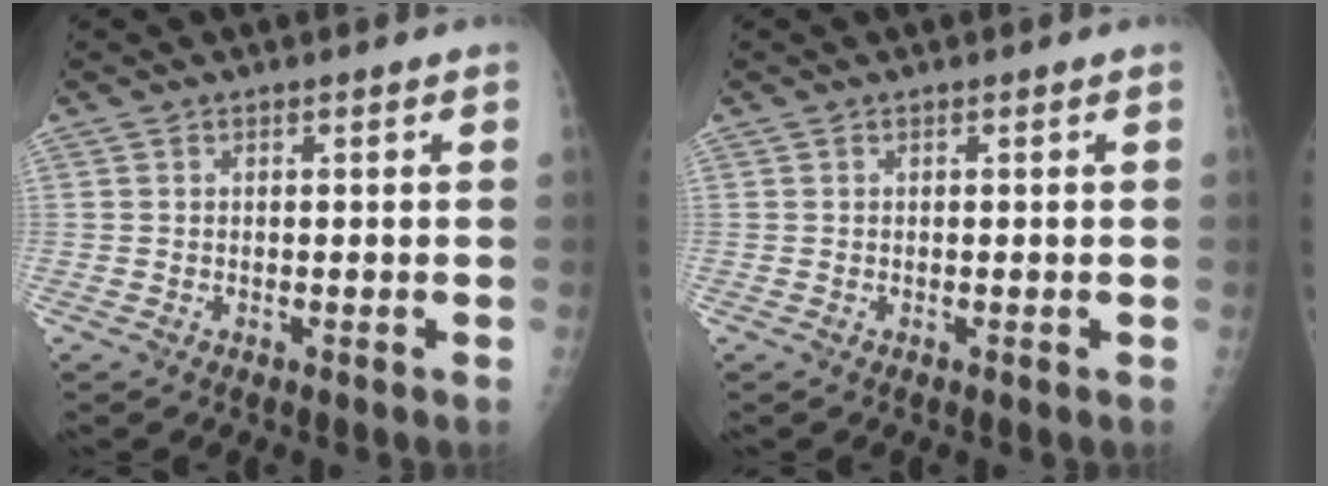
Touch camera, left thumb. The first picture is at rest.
{"total": 0.0}